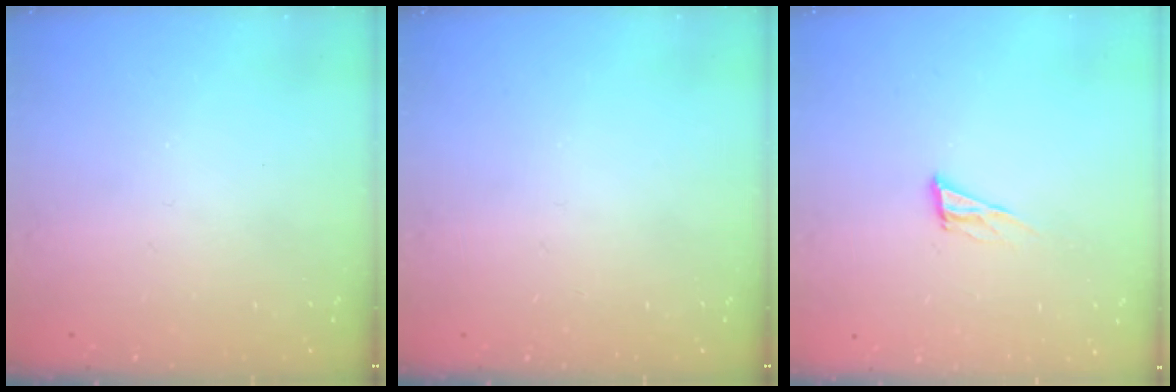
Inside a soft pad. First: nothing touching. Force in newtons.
{"total": 0.0}
{"total": 8.4, "press": 8.0, "slide": 2.2}